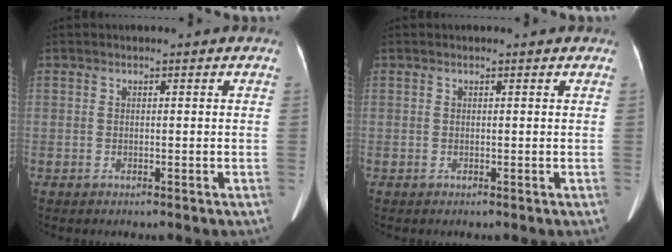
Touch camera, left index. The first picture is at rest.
{"total": 1.0, "force": [0.9, 0.2, 0.4], "torque": [-0.005, -0.001, 0.006]}